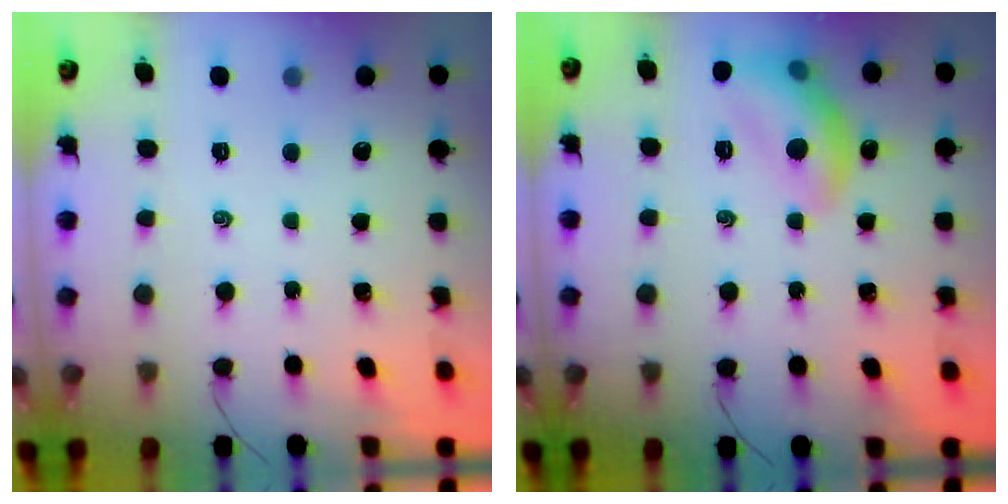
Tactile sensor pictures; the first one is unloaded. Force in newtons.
{"total": 12.4, "press": 12.4, "slide": 0.8}